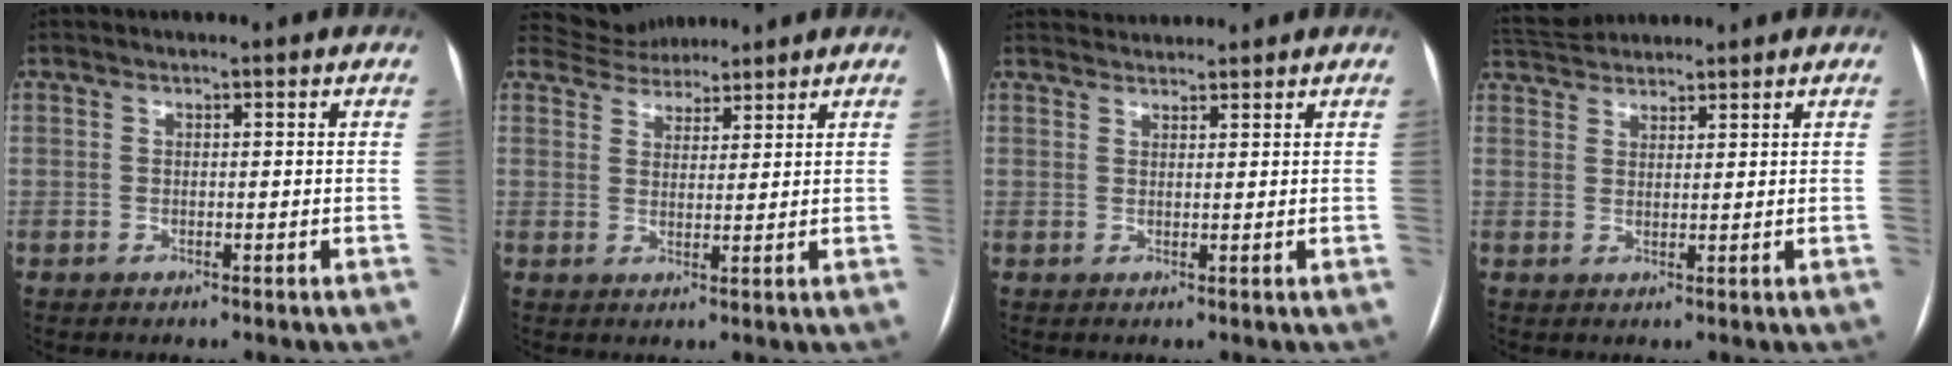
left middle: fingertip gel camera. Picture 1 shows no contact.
{"total": 6.0, "force": [5.8, 1.7, 0.3], "torque": [-0.009, 0.025, 0.096]}
{"total": 3.2, "force": [3.2, 0.3, -0.1], "torque": [-0.003, 0.028, 0.058]}
{"total": 6.5, "force": [6.2, 1.4, 1.5], "torque": [-0.033, 0.037, 0.112]}